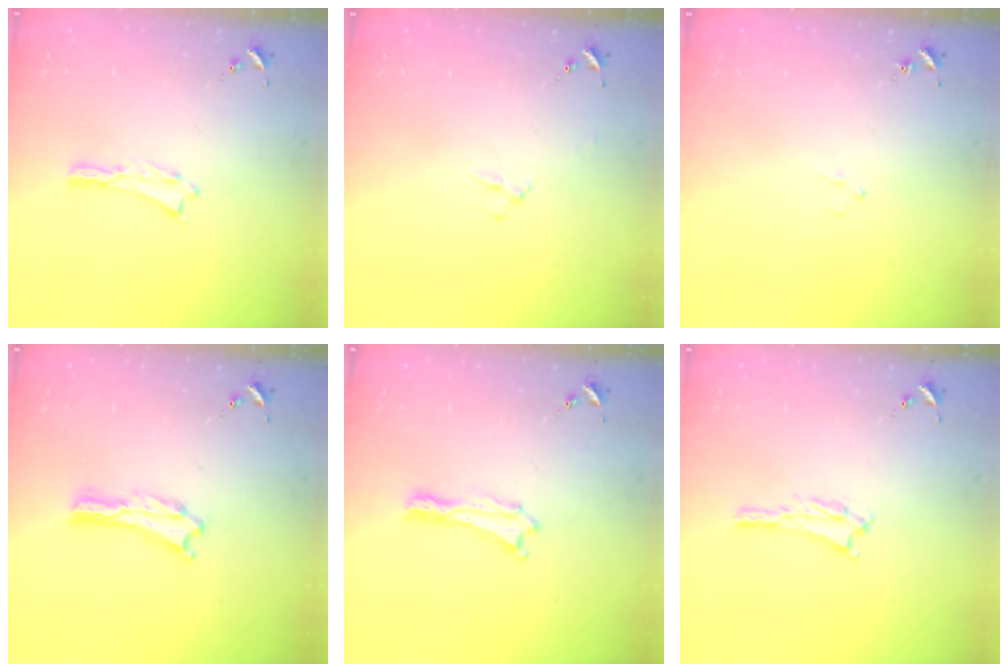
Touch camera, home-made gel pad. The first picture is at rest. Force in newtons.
{"total": 2.3, "press": 2.3, "slide": 0.3}
{"total": 1.2, "press": 1.2, "slide": 0.2}
{"total": 0.0}
{"total": 0.0}
{"total": 1.2, "press": 1.2, "slide": 0.2}